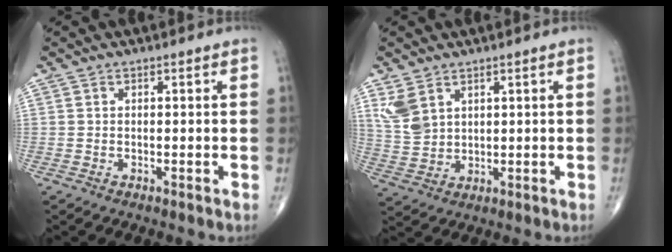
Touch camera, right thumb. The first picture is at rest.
{"total": 5.9, "force": [3.3, 3.8, 3.2], "torque": [-0.059, -0.010, 0.081]}